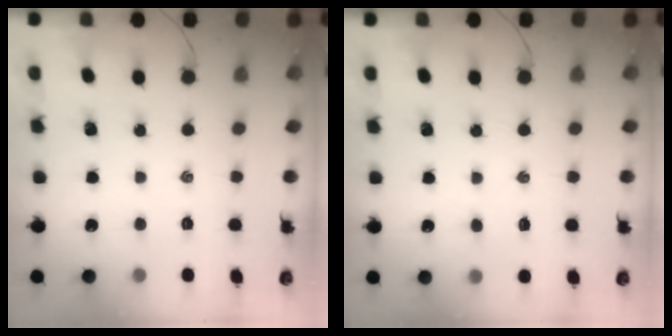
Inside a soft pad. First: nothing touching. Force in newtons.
{"total": 2.4, "press": 2.2, "slide": 0.8}